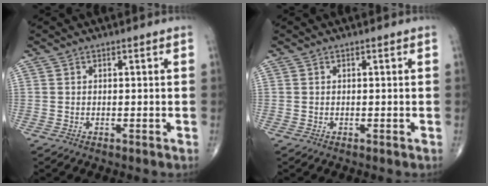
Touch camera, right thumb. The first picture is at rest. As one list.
[{"total": 0.0}]